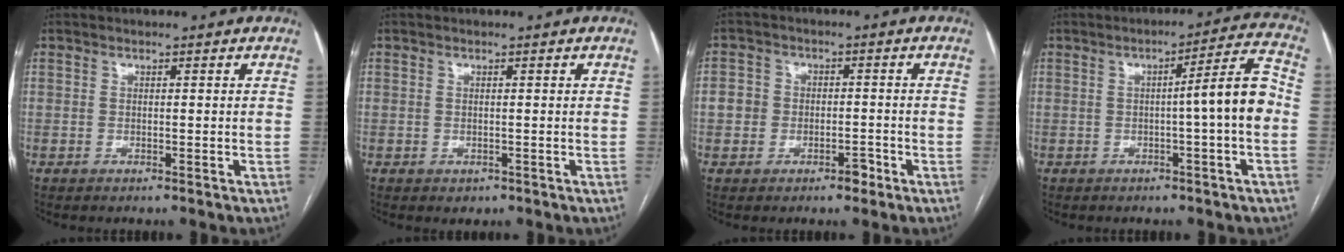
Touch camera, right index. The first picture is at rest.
{"total": 1.1, "force": [-0.4, 1.0, 0.3], "torque": [-0.003, 0.003, 0.000]}
{"total": 4.8, "force": [-1.6, 4.0, 2.2], "torque": [-0.028, 0.020, -0.020]}
{"total": 7.8, "force": [-1.0, -0.6, 7.7], "torque": [-0.105, 0.018, -0.016]}